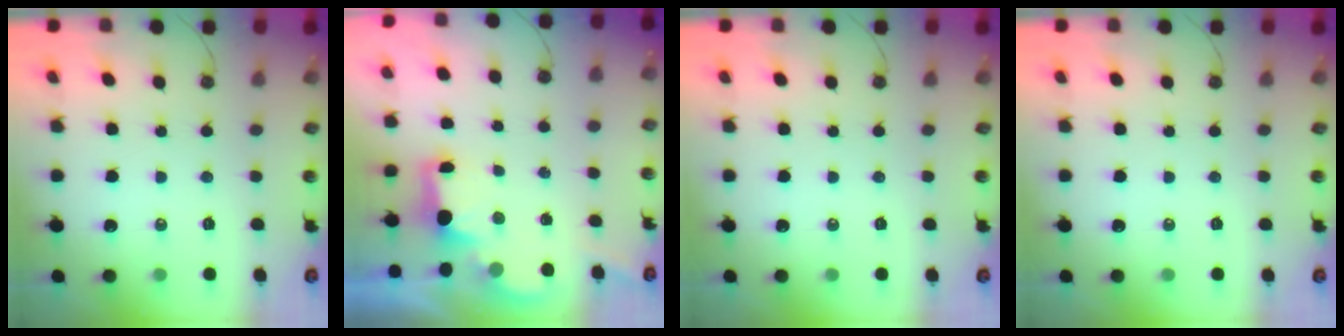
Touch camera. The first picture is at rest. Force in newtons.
{"total": 2.2, "press": 2.1, "slide": 0.7}
{"total": 0.0}
{"total": 0.0}